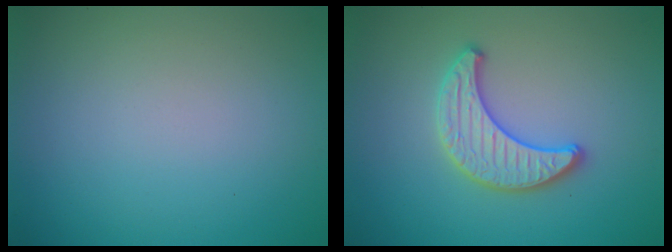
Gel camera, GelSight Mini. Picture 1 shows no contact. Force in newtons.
{"total": 2.7, "press": 2.7, "slide": 0.1}